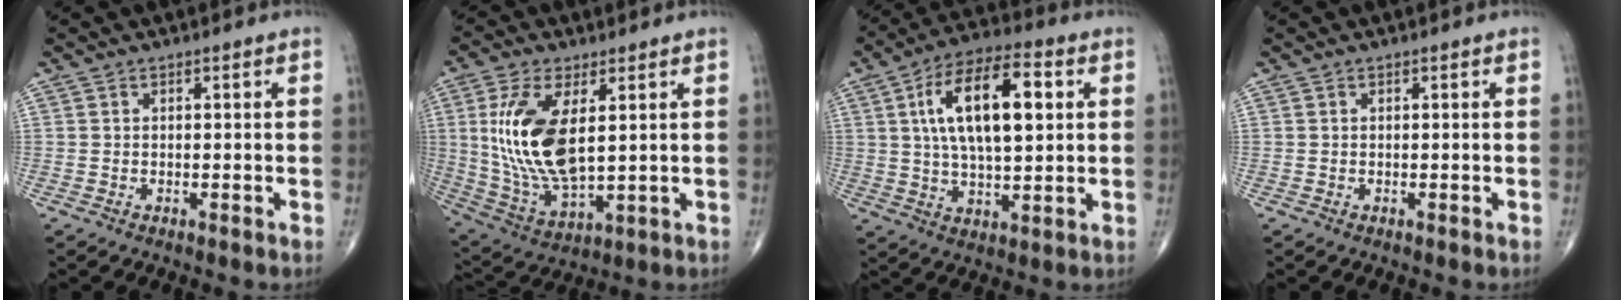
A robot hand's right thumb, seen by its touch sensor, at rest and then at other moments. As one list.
[{"total": 16.4, "force": [3.2, 7.5, 14.3], "torque": [-0.291, -0.020, 0.075]}, {"total": 16.9, "force": [4.0, 7.2, 14.8], "torque": [-0.246, 0.008, 0.067]}, {"total": 0.0}]